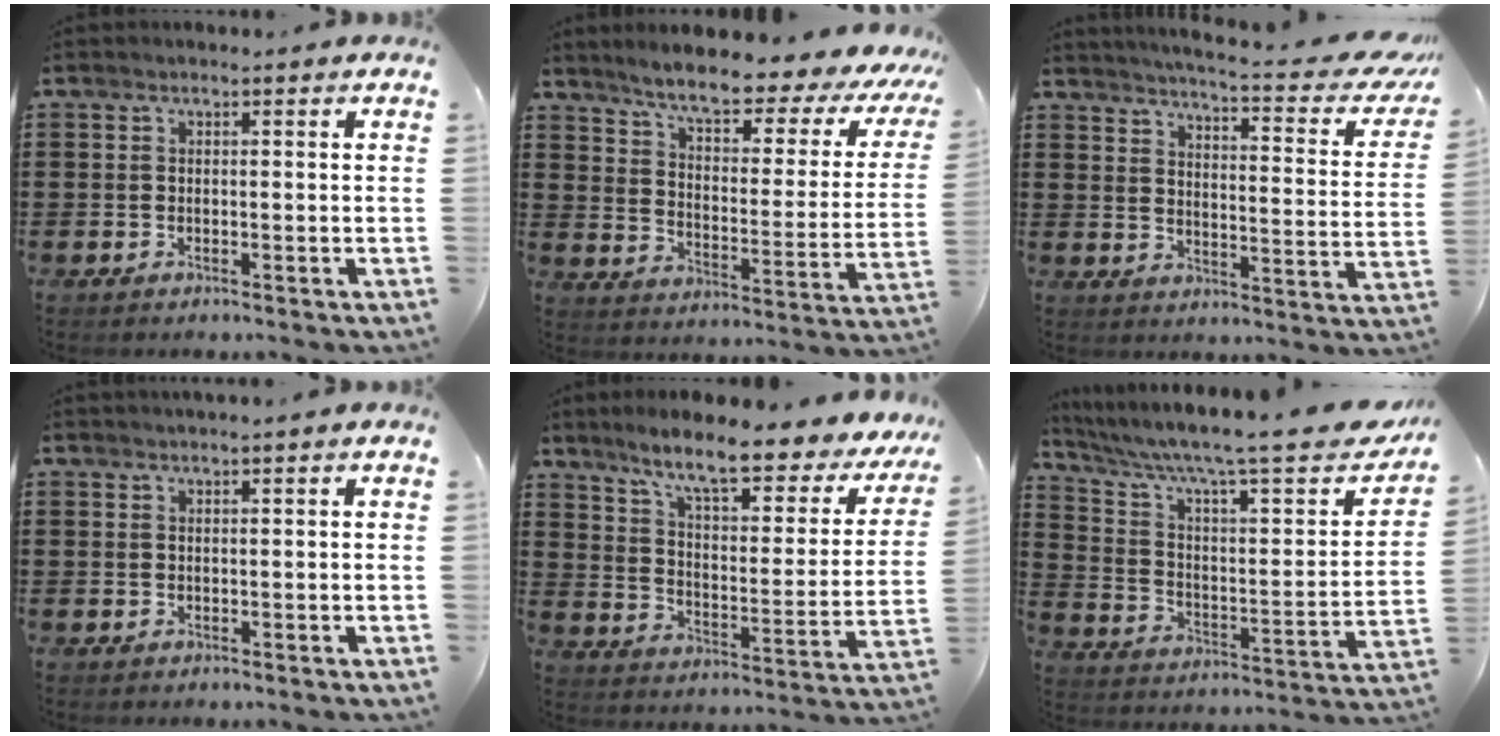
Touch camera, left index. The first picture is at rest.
{"total": 6.8, "force": [5.6, 0.5, 3.8], "torque": [-0.091, -0.039, 0.084]}
{"total": 5.0, "force": [4.3, -0.5, 2.4], "torque": [-0.051, -0.043, 0.064]}
{"total": 0.0}
{"total": 8.9, "force": [7.1, 0.5, 5.3], "torque": [-0.114, -0.049, 0.111]}
{"total": 9.7, "force": [7.1, 1.4, 6.4], "torque": [-0.133, -0.046, 0.110]}